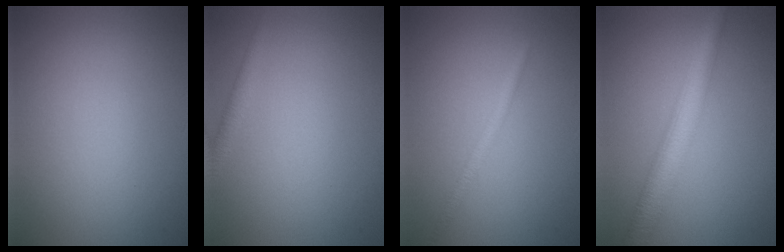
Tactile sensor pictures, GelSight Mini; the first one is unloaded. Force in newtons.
{"total": 1.4, "press": 1.4, "slide": 0.0}
{"total": 1.3, "press": 1.3, "slide": 0.0}
{"total": 4.8, "press": 4.8, "slide": 0.0}